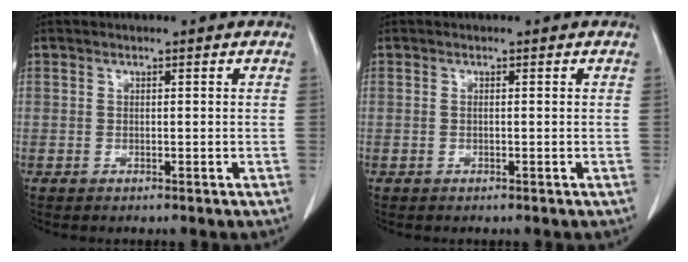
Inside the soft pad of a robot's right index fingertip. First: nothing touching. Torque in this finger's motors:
{"motor_torque": [-0.20, 0.09, 0.01, 0.00]}